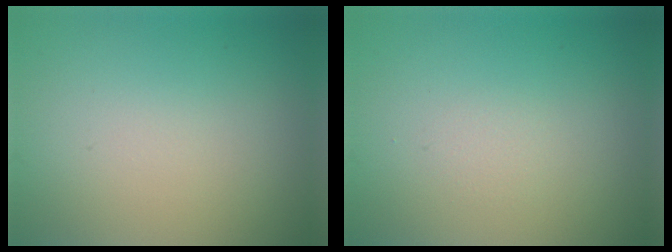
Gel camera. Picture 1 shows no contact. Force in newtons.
{"total": 0.6, "press": 0.6, "slide": 0.1}